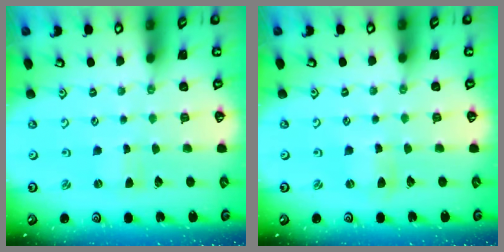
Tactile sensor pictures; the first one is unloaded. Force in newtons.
{"total": 1.6, "press": 1.6, "slide": 0.3}